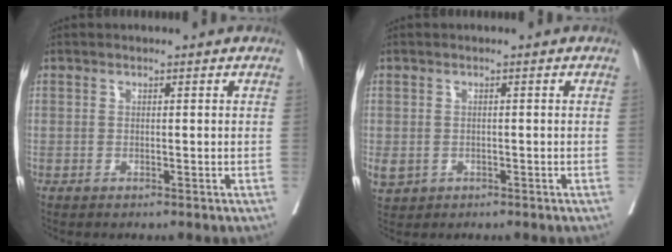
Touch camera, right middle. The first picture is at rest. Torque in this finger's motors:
{"motor_torque": [0.42, -0.45, 0.27, 0.05]}